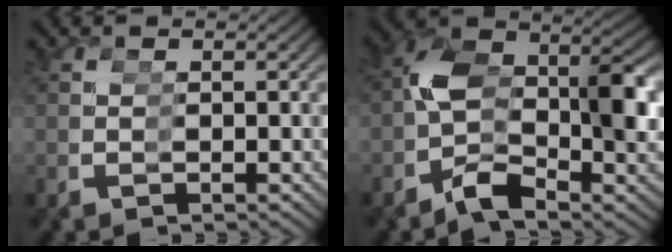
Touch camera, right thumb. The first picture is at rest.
{"total": 9.5, "force": [-1.4, 6.2, 7.1], "torque": [-0.120, -0.014, -0.020]}